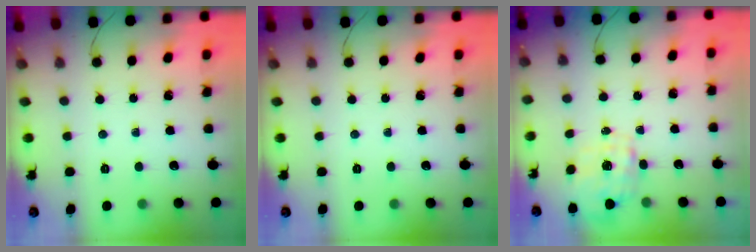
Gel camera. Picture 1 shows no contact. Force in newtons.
{"total": 0.0}
{"total": 1.5, "press": 1.5, "slide": 0.5}